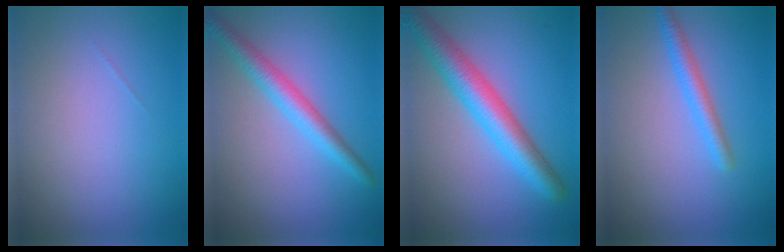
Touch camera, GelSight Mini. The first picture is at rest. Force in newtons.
{"total": 3.4, "press": 3.4, "slide": 0.1}
{"total": 5.6, "press": 5.6, "slide": 0.1}
{"total": 2.2, "press": 2.2, "slide": 0.1}